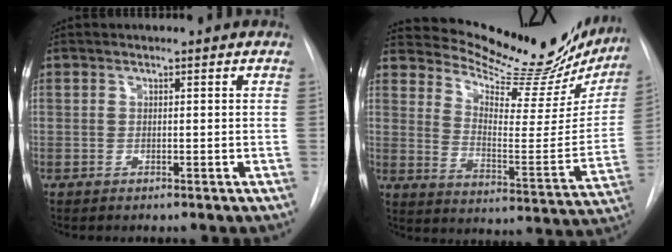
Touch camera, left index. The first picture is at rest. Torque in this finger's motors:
{"motor_torque": [1.02, -1.12, 0.05, 0.00]}